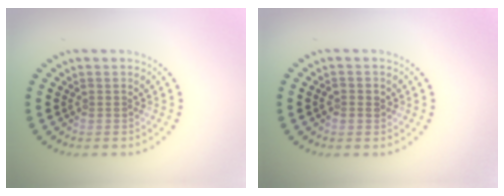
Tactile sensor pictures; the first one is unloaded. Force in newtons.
{"total": 1.4, "press": 1.3, "slide": 0.4}